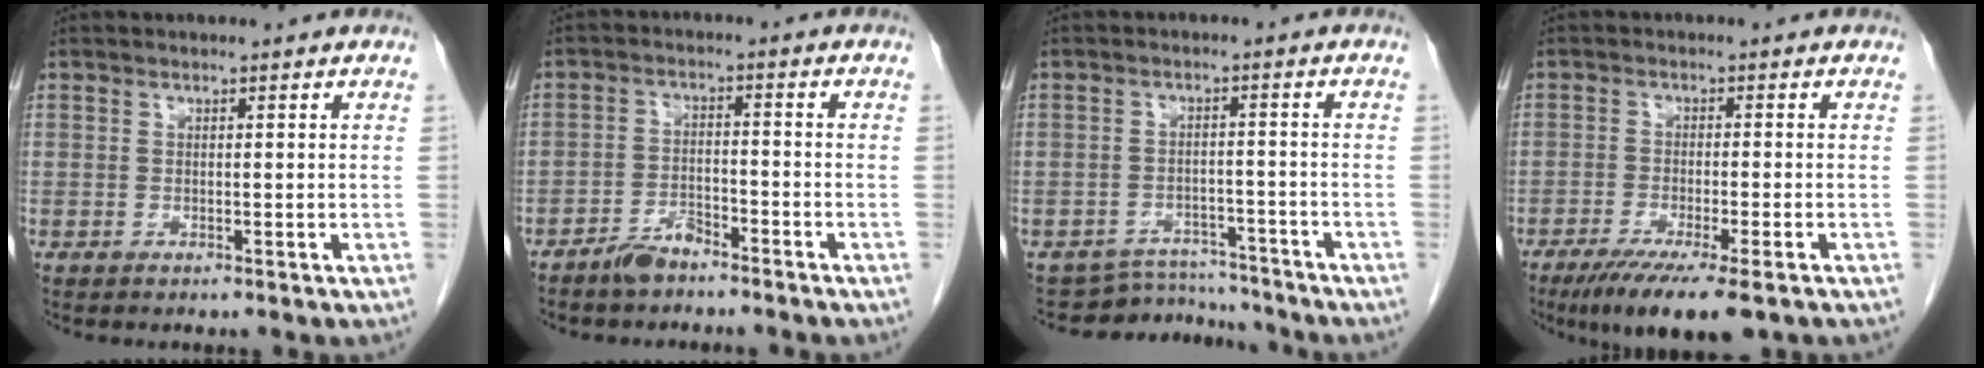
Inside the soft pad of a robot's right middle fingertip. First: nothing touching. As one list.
[{"total": 4.1, "force": [-3.6, 1.2, 1.5], "torque": [-0.033, 0.000, -0.066]}, {"total": 6.1, "force": [-5.9, 1.0, -1.4], "torque": [0.020, 0.017, -0.086]}, {"total": 10.2, "force": [-7.0, 1.3, 7.3], "torque": [-0.109, -0.022, -0.108]}]